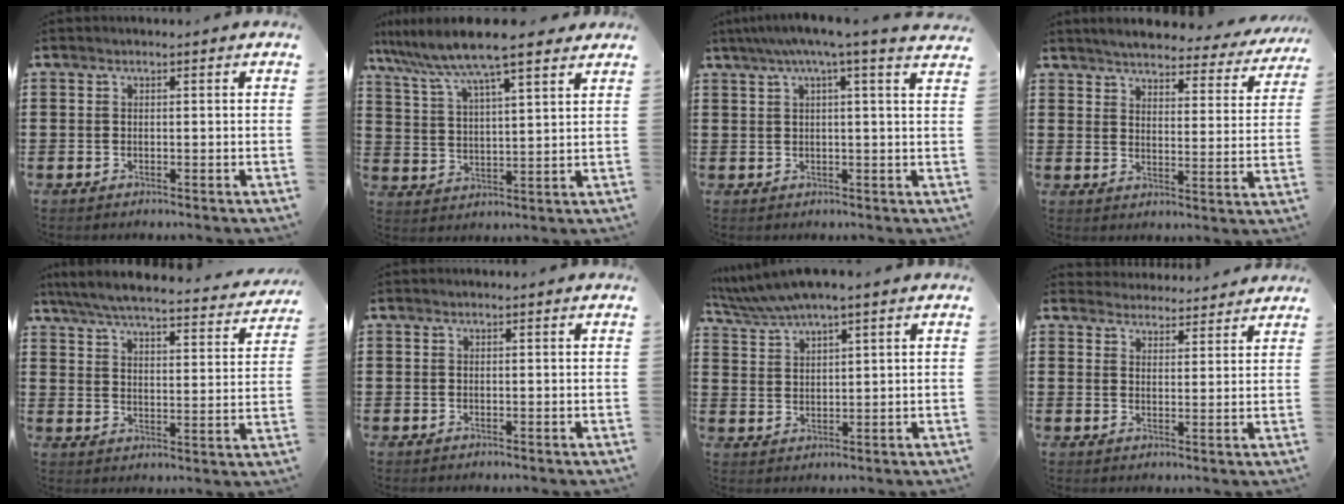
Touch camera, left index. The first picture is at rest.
{"total": 8.7, "force": [7.3, 0.3, 4.8], "torque": [-0.119, -0.029, 0.123]}
{"total": 4.4, "force": [2.8, -0.5, 3.4], "torque": [-0.073, -0.007, 0.046]}
{"total": 4.2, "force": [4.1, -0.1, 1.0], "torque": [-0.042, -0.030, 0.067]}
{"total": 5.9, "force": [5.5, -0.1, 2.1], "torque": [-0.066, -0.040, 0.092]}
{"total": 0.0}
{"total": 4.0, "force": [3.4, 0.1, 2.0], "torque": [-0.050, -0.008, 0.060]}
{"total": 3.6, "force": [3.6, 0.6, -0.1], "torque": [-0.010, -0.012, 0.066]}